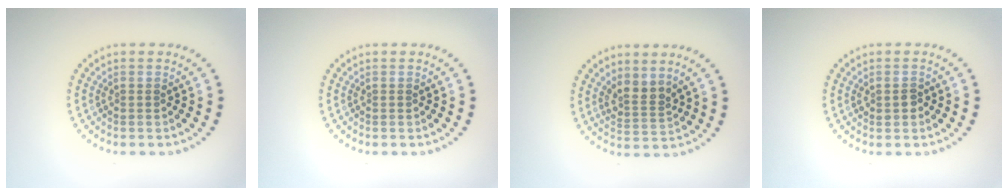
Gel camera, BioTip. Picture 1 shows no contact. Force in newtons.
{"total": 0.0}
{"total": 2.4, "press": 1.7, "slide": 1.7}
{"total": 1.2, "press": 1.2, "slide": 0.0}